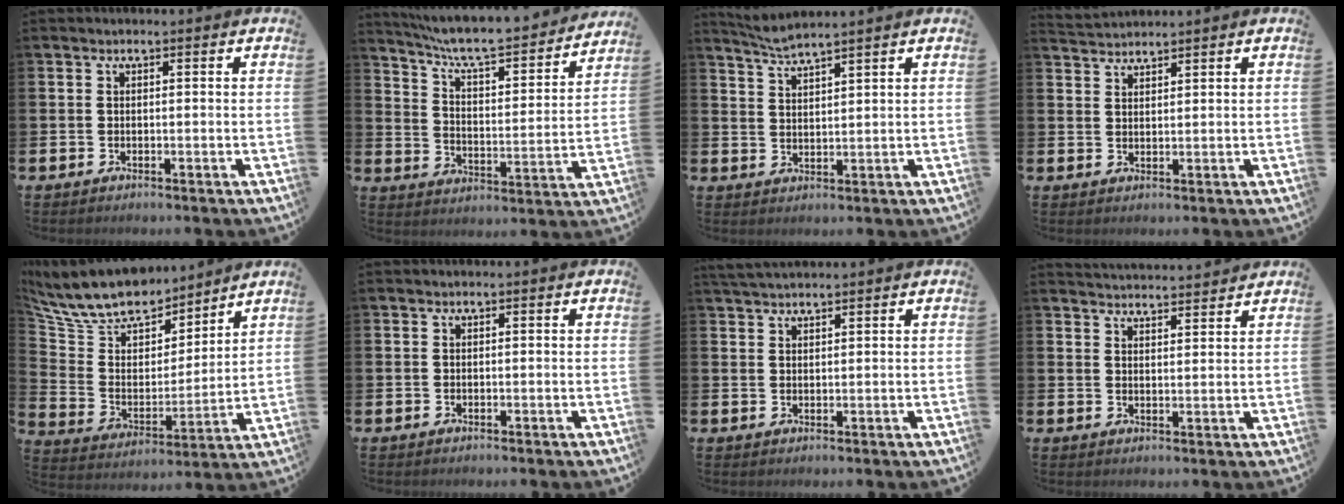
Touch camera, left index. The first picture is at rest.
{"total": 7.7, "force": [7.2, 0.9, 2.8], "torque": [-0.083, -0.054, 0.119]}
{"total": 3.6, "force": [3.5, -0.3, 0.6], "torque": [-0.022, -0.014, 0.063]}
{"total": 2.4, "force": [2.4, 0.3, -0.2], "torque": [-0.004, -0.007, 0.045]}
{"total": 11.7, "force": [10.8, 3.6, 2.7], "torque": [-0.103, -0.073, 0.192]}
{"total": 0.0}
{"total": 2.5, "force": [2.4, 0.3, 0.5], "torque": [-0.011, -0.006, 0.045]}
{"total": 3.8, "force": [3.8, 0.0, -0.2], "torque": [-0.001, -0.027, 0.069]}